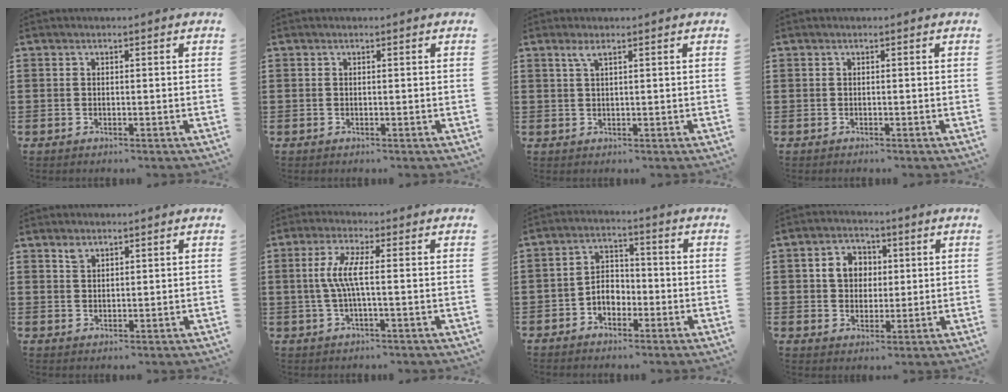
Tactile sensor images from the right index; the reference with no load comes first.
{"total": 0.0}
{"total": 1.5, "force": [0.8, 0.3, 1.2], "torque": [-0.027, 0.003, 0.013]}
{"total": 0.0}
{"total": 1.6, "force": [1.3, 0.8, 0.5], "torque": [-0.004, -0.002, 0.024]}
{"total": 5.4, "force": [-0.3, 0.6, 5.4], "torque": [-0.121, -0.010, -0.016]}
{"total": 3.6, "force": [-1.8, 2.5, 1.9], "torque": [-0.040, 0.009, -0.037]}
{"total": 5.3, "force": [0.9, 4.6, 2.6], "torque": [-0.059, 0.015, 0.010]}